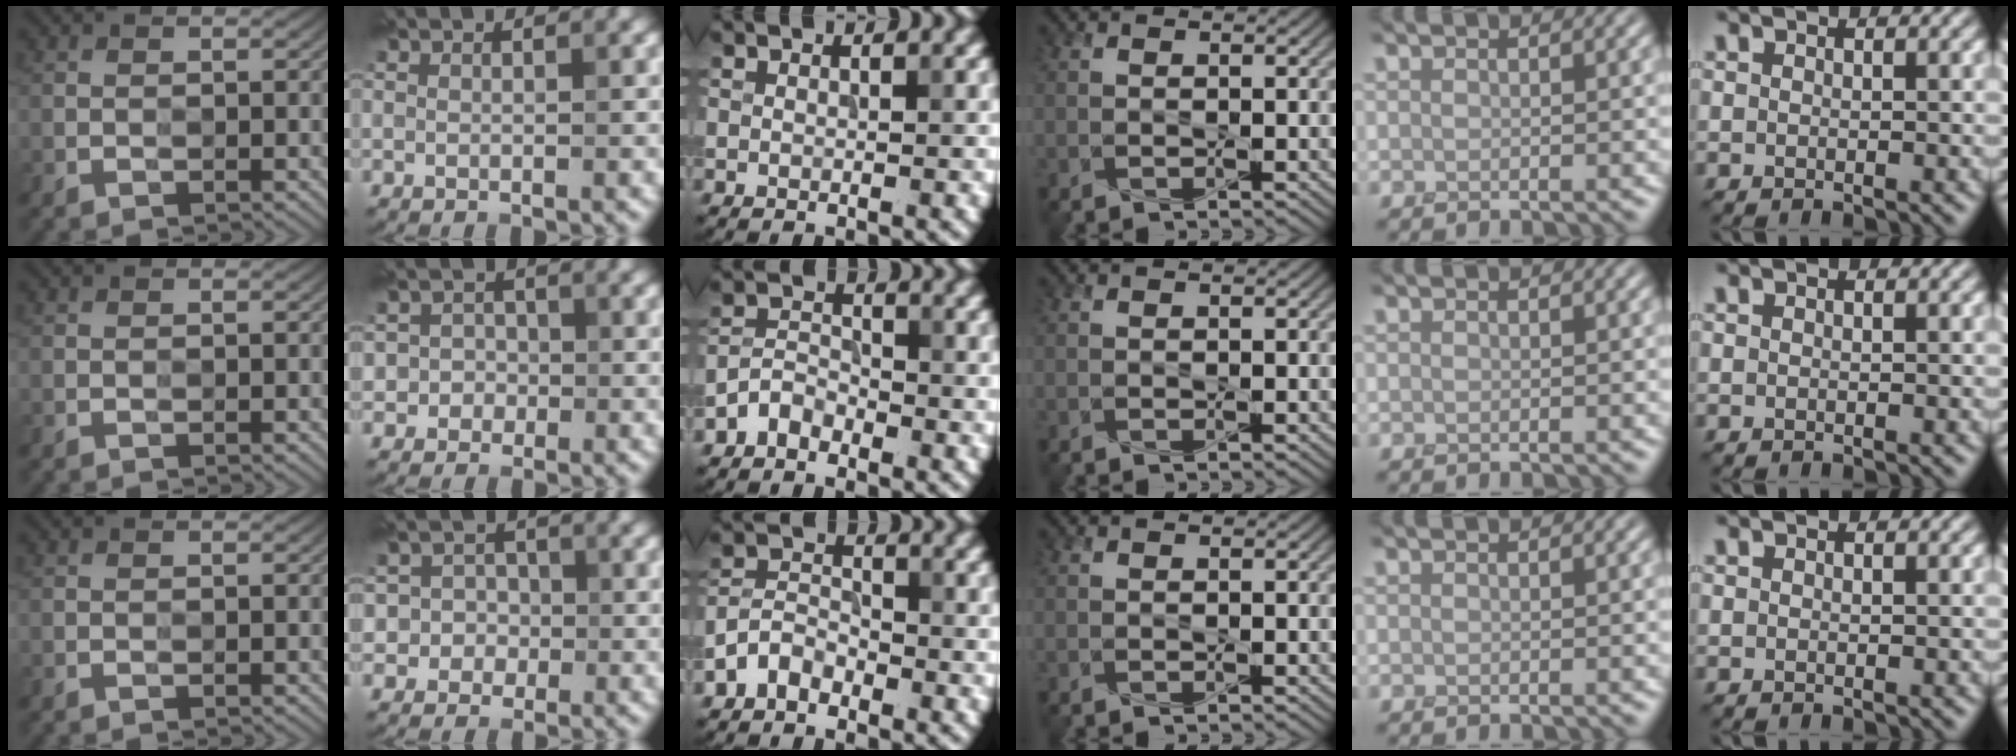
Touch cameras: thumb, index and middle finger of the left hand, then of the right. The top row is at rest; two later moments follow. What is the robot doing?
{"motion": "press", "object": "gel pad"}